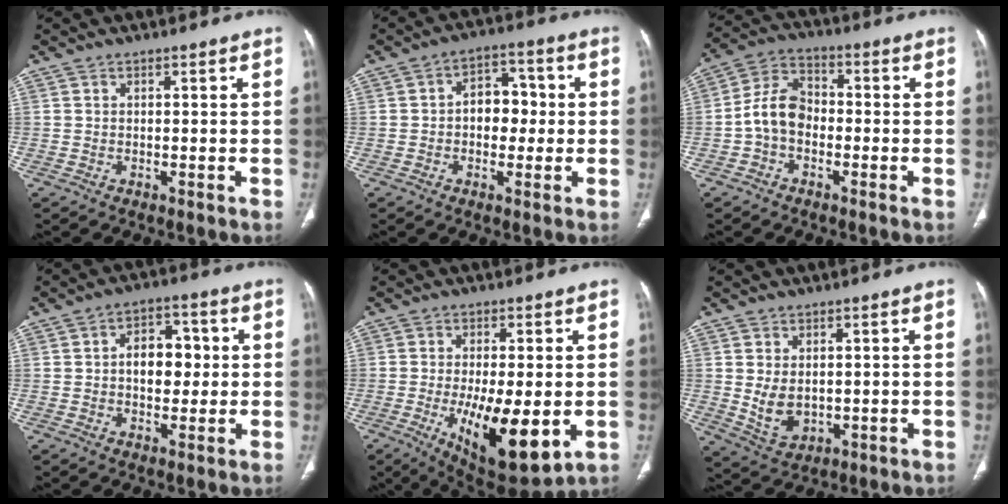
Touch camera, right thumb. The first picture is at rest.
{"total": 7.8, "force": [0.0, 5.6, 5.5], "torque": [-0.046, 0.025, -0.007]}
{"total": 8.3, "force": [-1.8, 5.9, 5.6], "torque": [-0.094, 0.033, -0.047]}
{"total": 8.6, "force": [0.7, 5.7, 6.4], "torque": [-0.062, 0.015, 0.008]}
{"total": 14.9, "force": [-3.3, 5.4, 13.5], "torque": [-0.218, -0.024, -0.036]}
{"total": 6.0, "force": [0.4, 4.2, 4.3], "torque": [-0.069, -0.013, 0.026]}